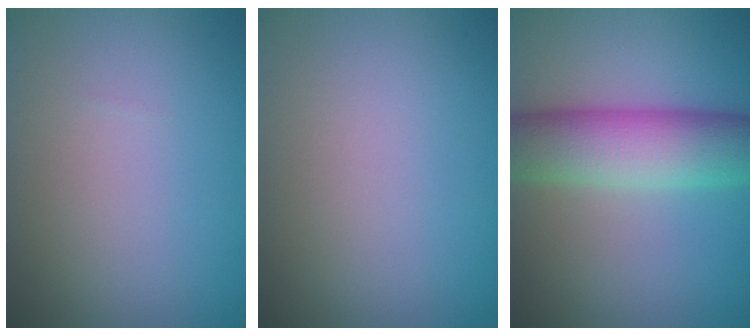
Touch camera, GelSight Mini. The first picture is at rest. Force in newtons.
{"total": 0.0}
{"total": 8.4, "press": 8.4, "slide": 0.2}